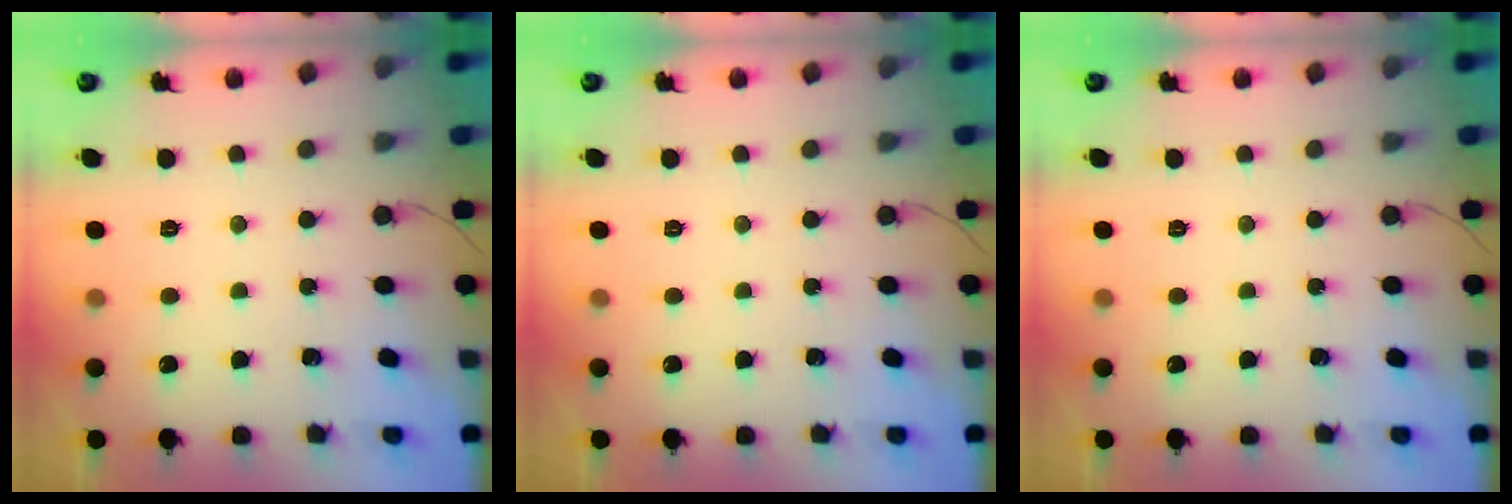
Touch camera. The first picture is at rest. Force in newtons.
{"total": 0.0}
{"total": 0.0}